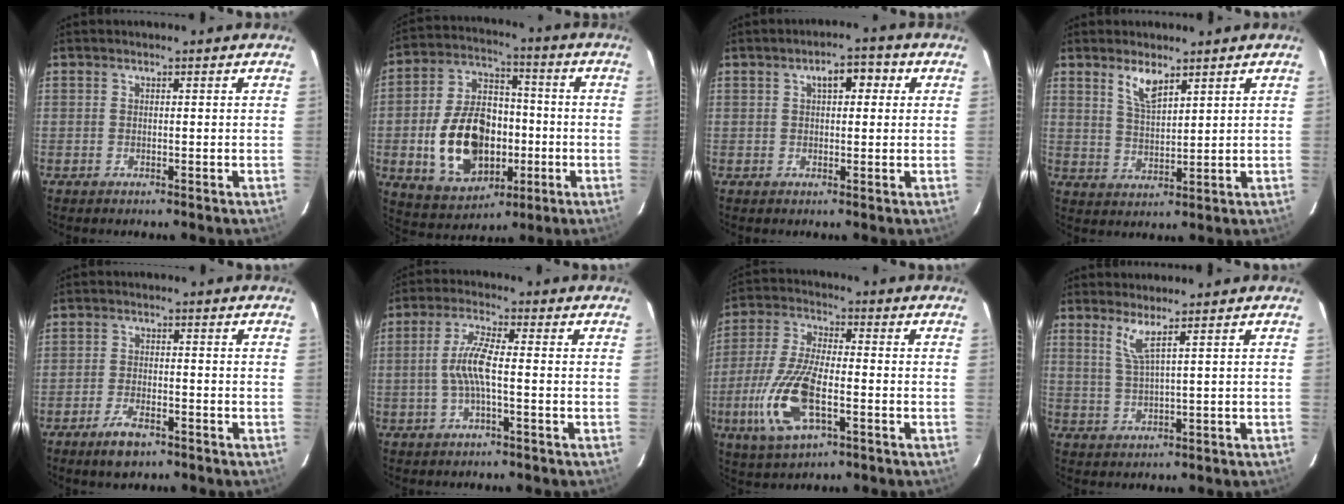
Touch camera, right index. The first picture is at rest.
{"total": 18.0, "force": [-3.7, 12.0, 12.9], "torque": [-0.265, 0.022, -0.041]}
{"total": 4.6, "force": [1.3, 2.4, 3.7], "torque": [-0.053, 0.022, 0.021]}
{"total": 5.1, "force": [3.5, 1.7, 3.4], "torque": [-0.063, -0.002, 0.069]}
{"total": 5.4, "force": [-3.7, 2.1, 3.3], "torque": [-0.079, -0.005, -0.064]}
{"total": 6.3, "force": [-1.1, 0.8, 6.1], "torque": [-0.127, 0.005, -0.020]}
{"total": 14.6, "force": [-4.7, 5.9, 12.5], "torque": [-0.274, -0.010, -0.091]}
{"total": 3.3, "force": [2.0, -0.6, 2.5], "torque": [-0.053, -0.010, 0.041]}